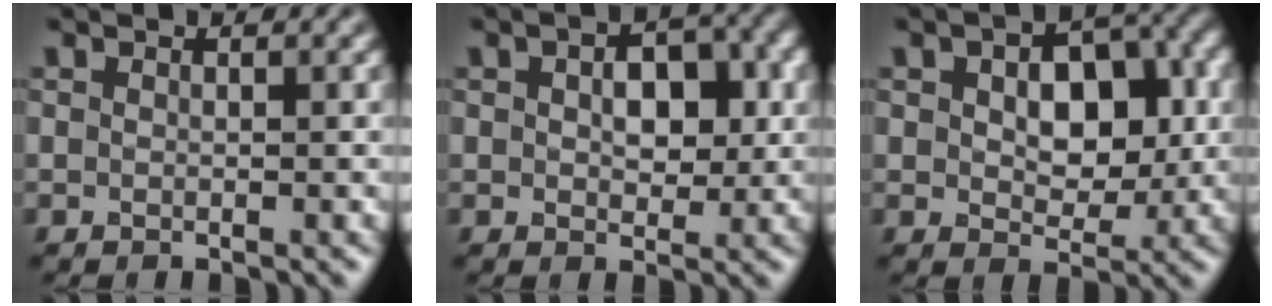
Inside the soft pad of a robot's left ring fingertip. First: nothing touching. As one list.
[{"total": 4.4, "force": [0.6, 2.7, 3.4], "torque": [-0.053, 0.003, 0.006]}, {"total": 7.3, "force": [0.8, 4.4, 5.7], "torque": [-0.085, 0.003, 0.014]}]